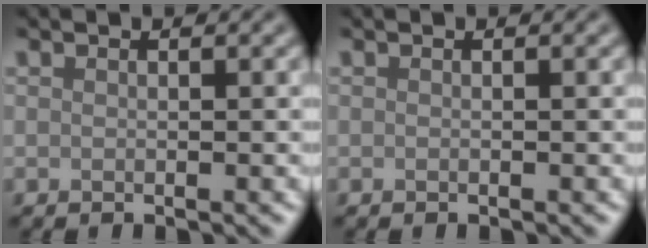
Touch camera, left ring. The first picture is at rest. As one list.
[{"total": 0.0}]